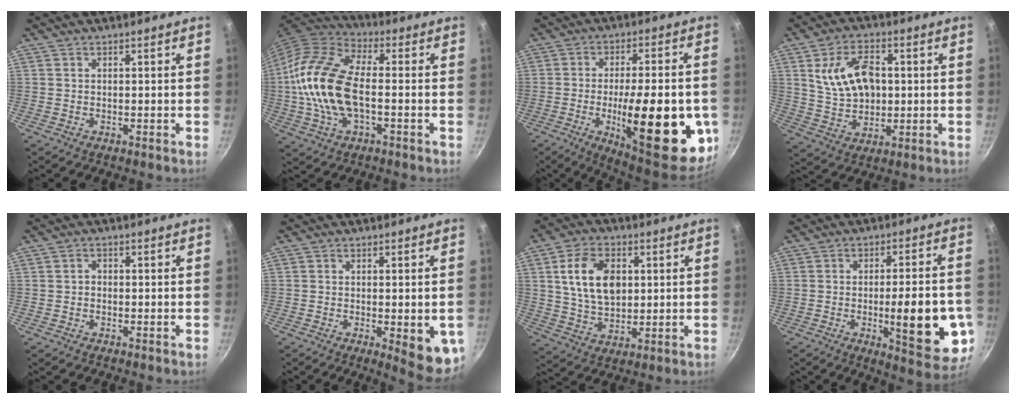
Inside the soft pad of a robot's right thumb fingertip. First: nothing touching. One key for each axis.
{"total": 17.2, "fx": -1.5, "fy": 8.9, "fz": 14.7, "tx": -0.284, "ty": 0.031, "tz": -0.043}
{"total": 26.3, "fx": -5.9, "fy": 8.6, "fz": 24.1, "tx": -0.309, "ty": 0.001, "tz": -0.076}
{"total": 12.5, "fx": 2.2, "fy": 8.0, "fz": 9.4, "tx": -0.147, "ty": -0.004, "tz": 0.044}
{"total": 1.2, "fx": -0.3, "fy": 1.0, "fz": 0.6, "tx": -0.010, "ty": 0.005, "tz": -0.007}
{"total": 9.5, "fx": -2.2, "fy": 2.8, "fz": 8.8, "tx": -0.091, "ty": -0.004, "tz": -0.019}
{"total": 12.7, "fx": 2.7, "fy": 8.4, "fz": 9.2, "tx": -0.143, "ty": -0.009, "tz": 0.051}
{"total": 17.3, "fx": -3.9, "fy": 5.0, "fz": 16.1, "tx": -0.196, "ty": 0.002, "tz": -0.050}